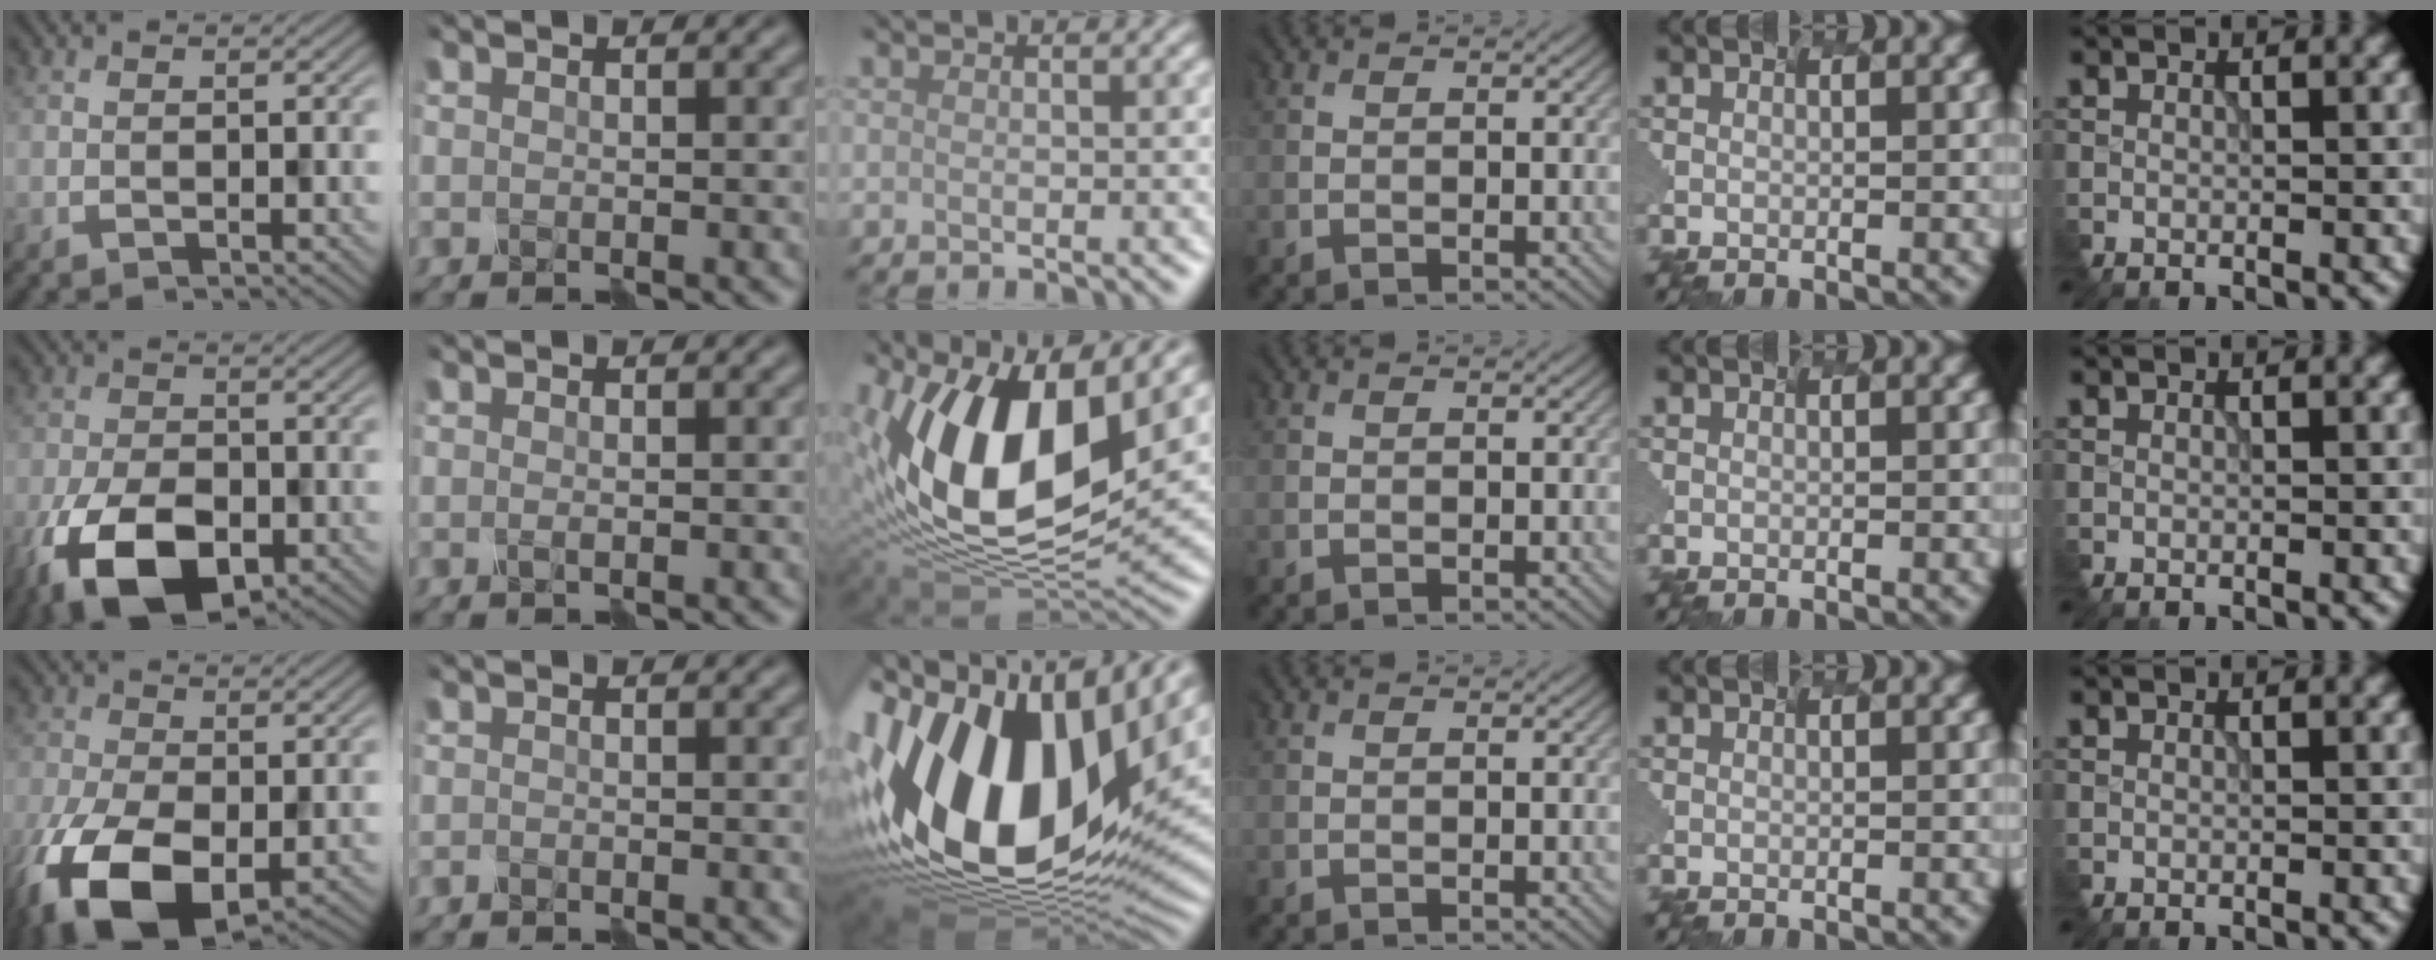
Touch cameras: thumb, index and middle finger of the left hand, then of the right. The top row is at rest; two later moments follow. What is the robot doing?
{"motion": "disassemble", "object": "velcro strap"}